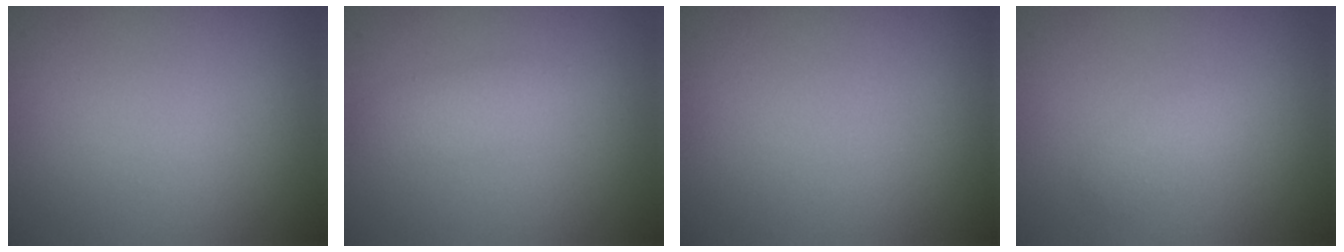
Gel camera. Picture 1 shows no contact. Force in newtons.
{"total": 1.5, "press": 1.5, "slide": 0.1}
{"total": 0.0}
{"total": 1.4, "press": 1.4, "slide": 0.1}